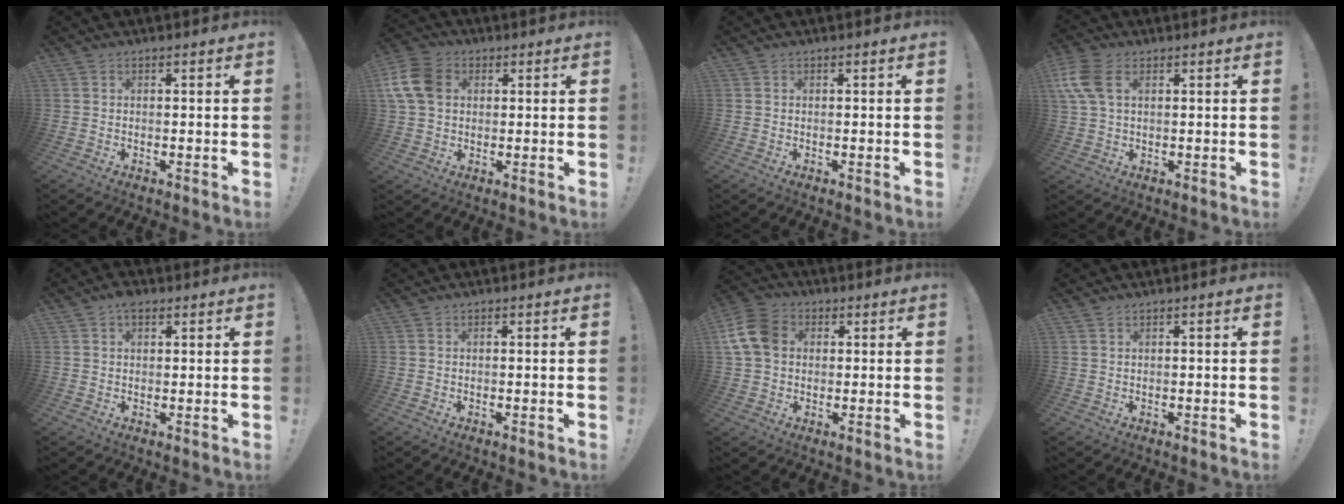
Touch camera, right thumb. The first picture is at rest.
{"total": 11.8, "force": [2.8, 8.9, 7.2], "torque": [-0.148, 0.005, 0.058]}
{"total": 0.0}
{"total": 8.7, "force": [3.0, 5.1, 6.4], "torque": [-0.141, -0.002, 0.056]}
{"total": 3.4, "force": [1.9, 2.1, 1.9], "torque": [-0.025, -0.003, 0.032]}
{"total": 0.0}
{"total": 11.7, "force": [2.1, 9.1, 7.0], "torque": [-0.137, 0.010, 0.046]}
{"total": 0.6, "force": [0.3, 0.0, 0.6], "torque": [-0.011, 0.000, 0.005]}